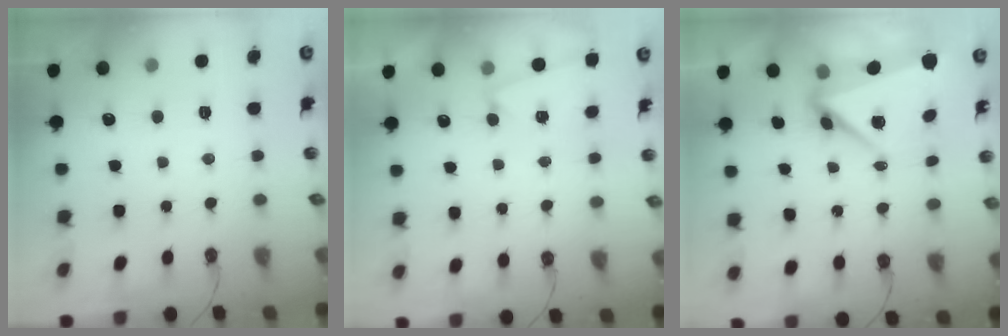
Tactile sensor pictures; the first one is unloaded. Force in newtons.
{"total": 2.9, "press": 2.1, "slide": 2.0}
{"total": 7.5, "press": 7.2, "slide": 1.8}